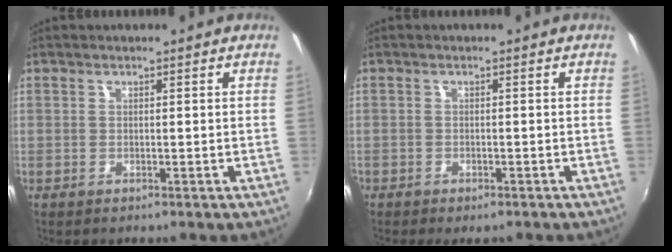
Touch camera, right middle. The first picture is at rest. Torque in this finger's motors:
{"motor_torque": [0.18, -1.20, 0.12, 0.03]}